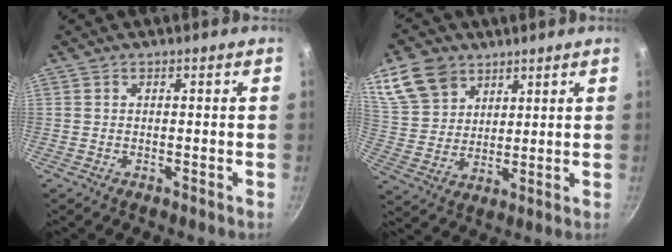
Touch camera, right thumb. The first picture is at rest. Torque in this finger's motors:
{"motor_torque": [-1.03, 0.86, 0.14, 0.15, 0.11]}